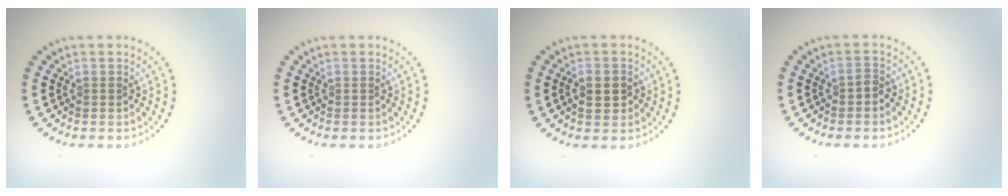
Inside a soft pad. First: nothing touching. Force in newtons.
{"total": 0.0}
{"total": 2.5, "press": 2.4, "slide": 0.2}
{"total": 0.9, "press": 0.8, "slide": 0.5}